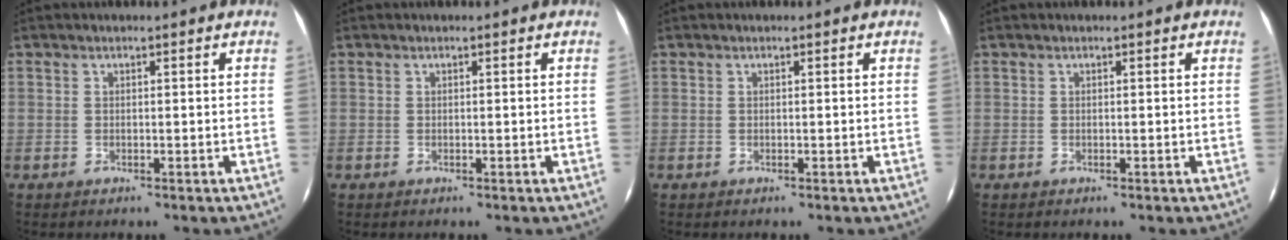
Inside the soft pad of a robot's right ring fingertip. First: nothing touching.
{"total": 0.0}
{"total": 0.0}
{"total": 0.0}